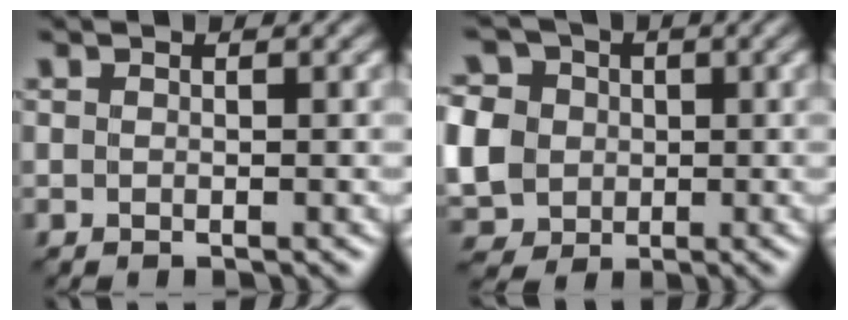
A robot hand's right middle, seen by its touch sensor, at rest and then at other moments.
{"total": 9.1, "force": [0.0, 8.0, 4.3], "torque": [-0.115, 0.012, -0.024]}